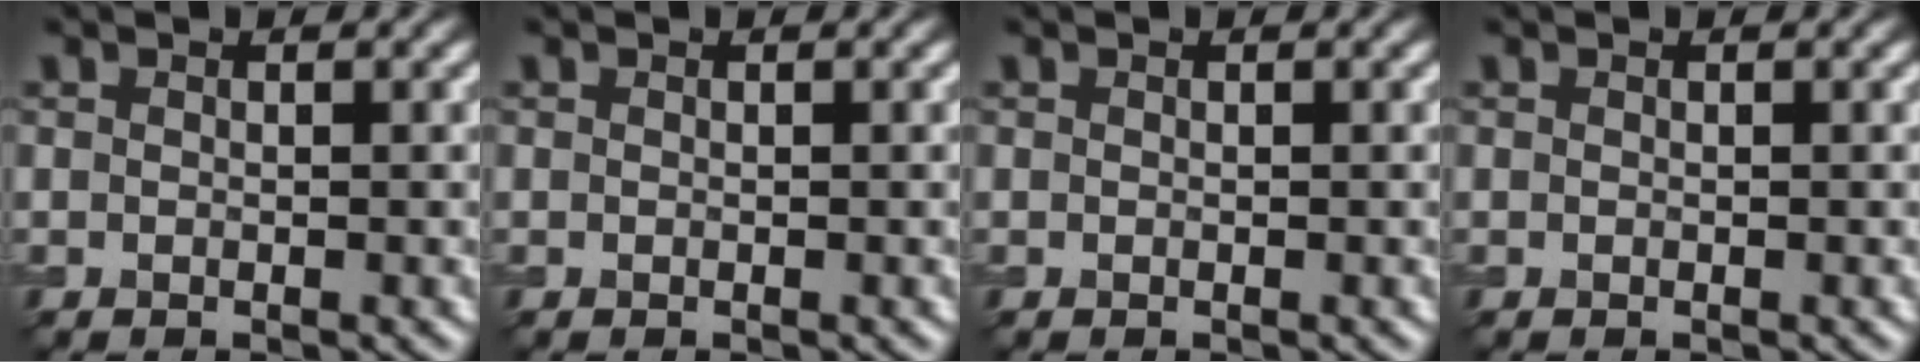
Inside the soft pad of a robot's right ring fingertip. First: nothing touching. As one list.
[{"total": 0.0}, {"total": 0.0}, {"total": 0.0}]